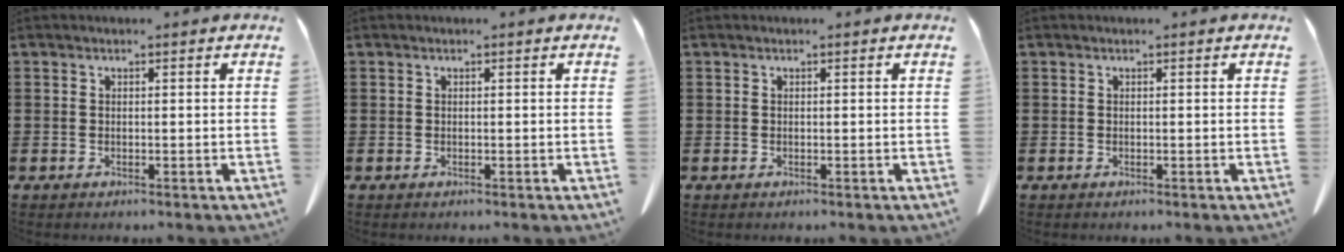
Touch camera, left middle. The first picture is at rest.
{"total": 0.0}
{"total": 0.0}
{"total": 0.0}